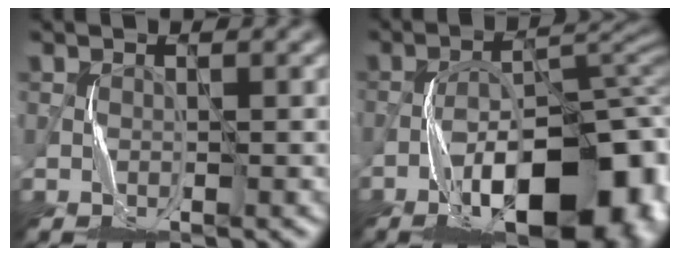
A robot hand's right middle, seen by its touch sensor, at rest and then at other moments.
{"total": 14.9, "force": [-7.1, 6.4, 11.4], "torque": [-0.153, 0.006, -0.108]}